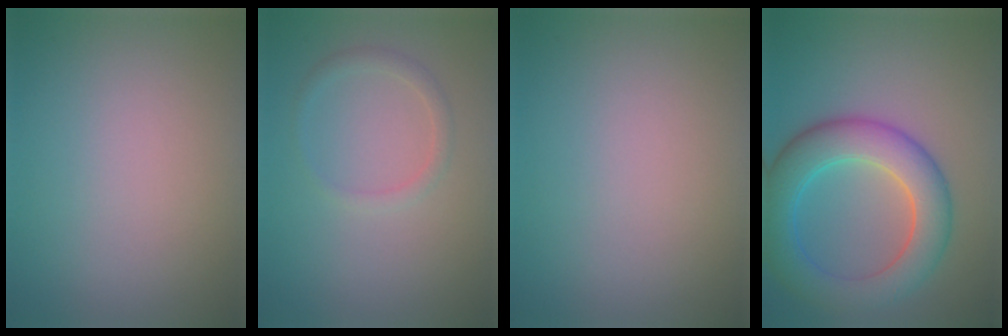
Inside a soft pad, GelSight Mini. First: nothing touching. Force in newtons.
{"total": 1.4, "press": 1.4, "slide": 0.1}
{"total": 0.0}
{"total": 7.6, "press": 7.6, "slide": 0.3}